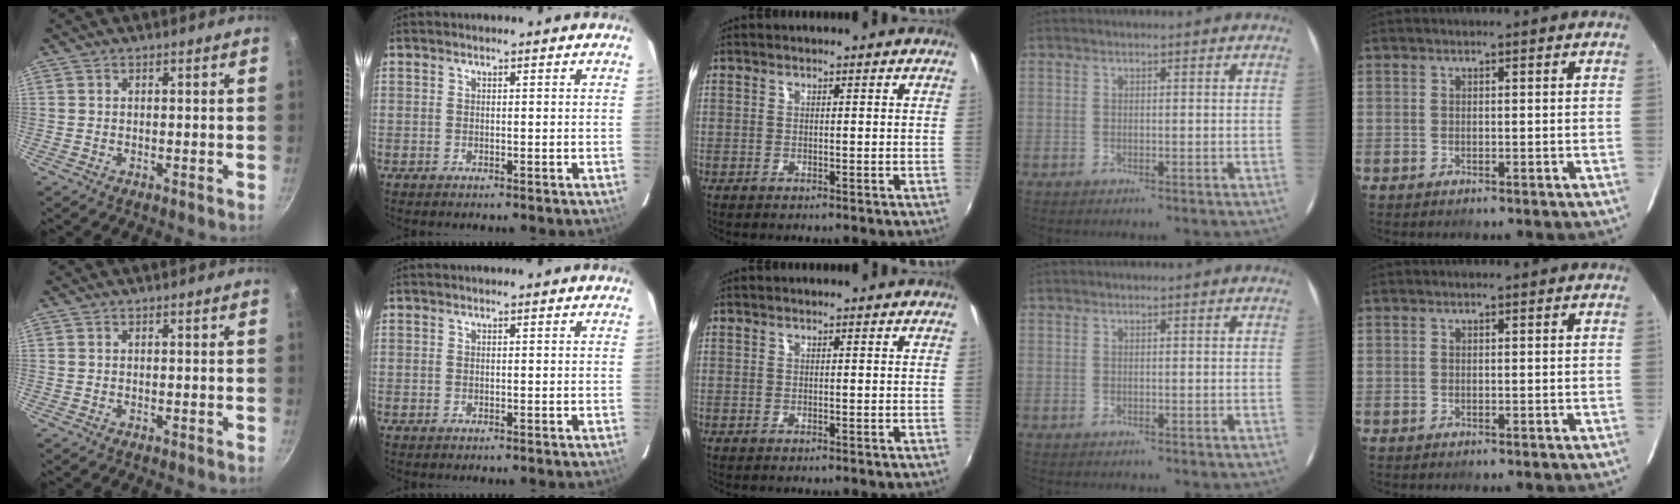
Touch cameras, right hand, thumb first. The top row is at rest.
{}